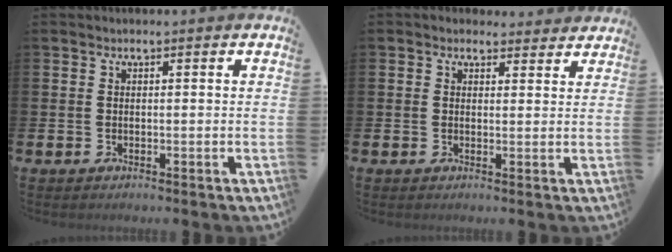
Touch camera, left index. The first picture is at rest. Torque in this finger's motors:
{"motor_torque": [1.01, -1.13, 0.31, 0.01]}